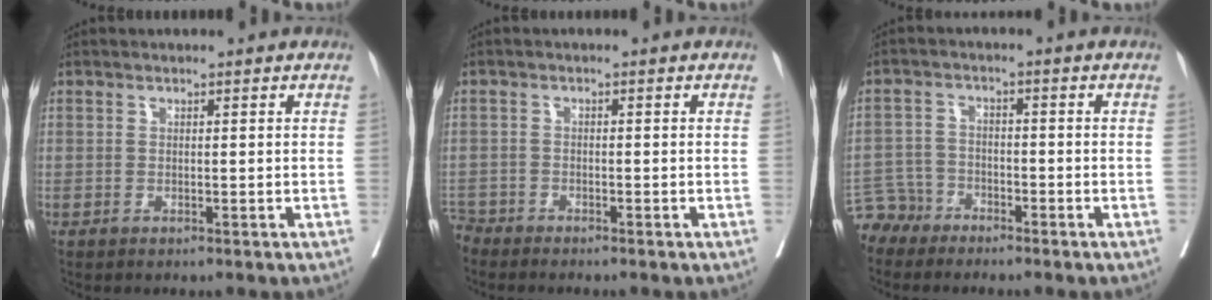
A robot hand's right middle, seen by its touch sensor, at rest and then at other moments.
{"total": 3.1, "force": [-3.1, 0.1, -0.1], "torque": [0.004, -0.012, -0.059]}
{"total": 4.1, "force": [-3.6, 1.8, -0.9], "torque": [0.014, -0.001, -0.075]}